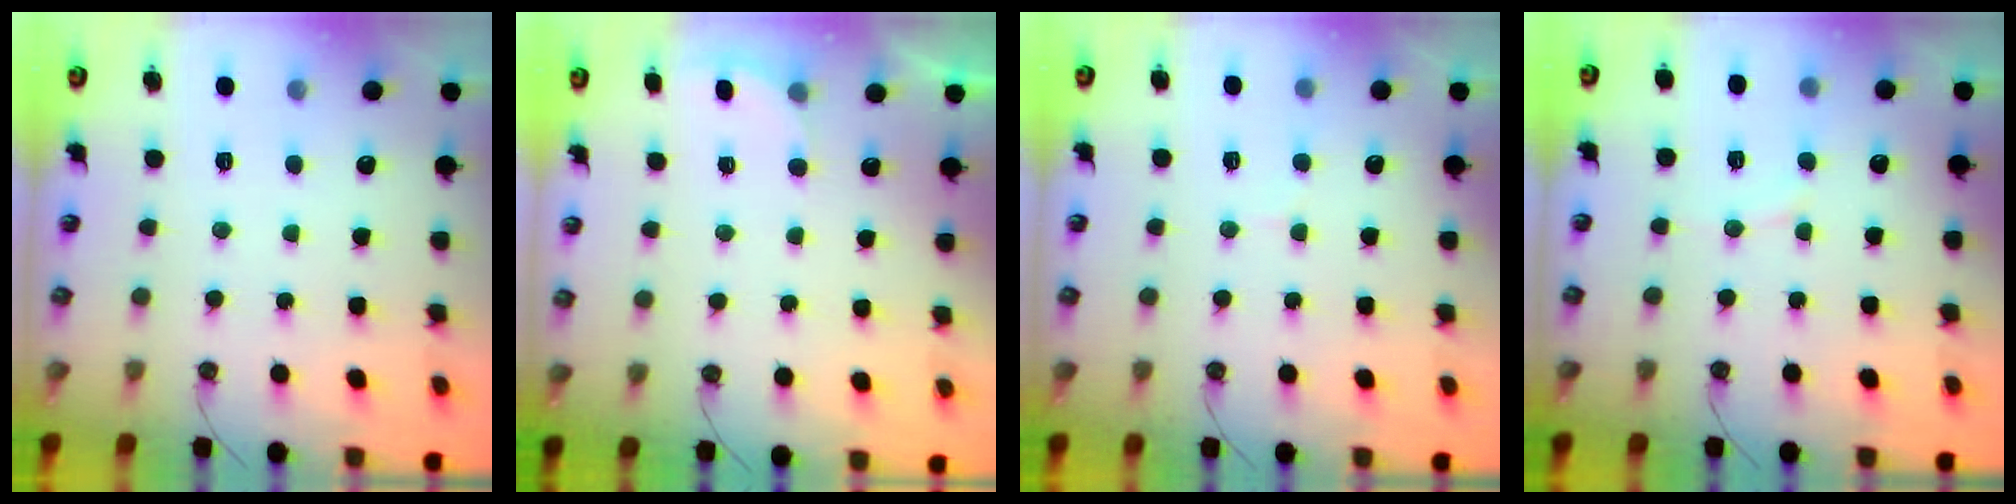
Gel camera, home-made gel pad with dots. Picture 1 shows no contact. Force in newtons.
{"total": 2.2, "press": 2.0, "slide": 1.0}
{"total": 4.8, "press": 4.8, "slide": 0.4}
{"total": 5.3, "press": 5.2, "slide": 0.7}